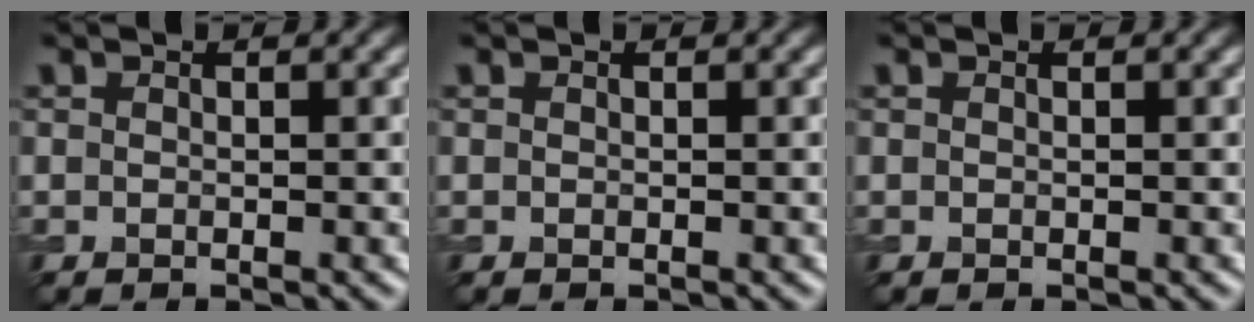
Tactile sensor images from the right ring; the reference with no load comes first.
{"total": 0.0}
{"total": 0.0}